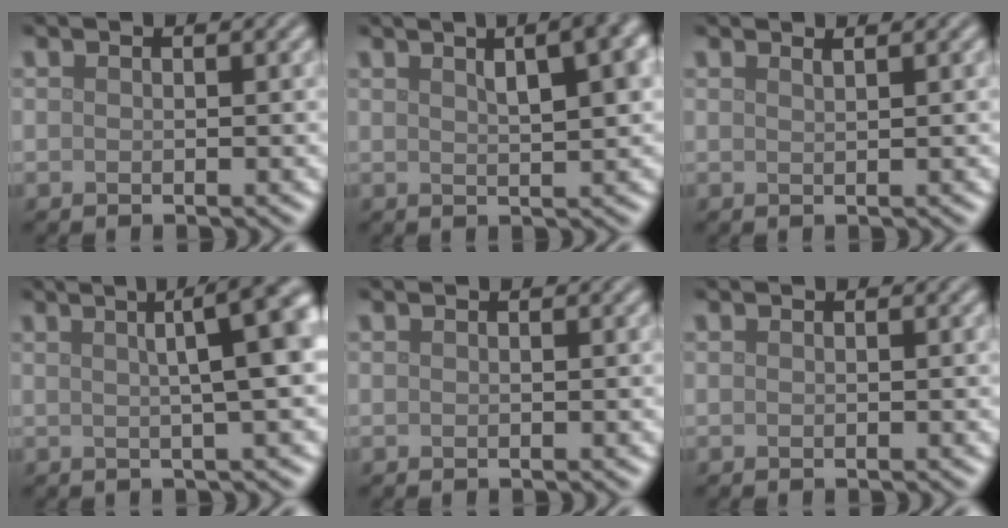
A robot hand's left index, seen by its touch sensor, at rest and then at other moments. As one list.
[{"total": 7.5, "force": [3.0, 3.0, 6.2], "torque": [-0.060, 0.034, 0.029]}, {"total": 1.0, "force": [0.8, 0.3, 0.5], "torque": [0.002, -0.001, 0.009]}, {"total": 9.9, "force": [2.2, 3.5, 9.0], "torque": [-0.045, 0.055, 0.000]}, {"total": 0.0}, {"total": 0.0}]